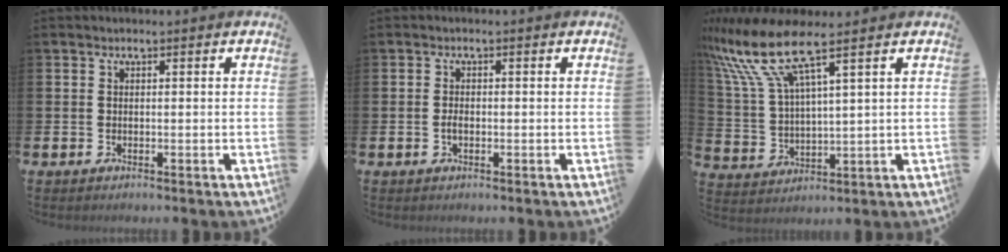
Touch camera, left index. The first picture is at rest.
{"total": 1.3, "force": [-0.4, 0.8, 1.0], "torque": [-0.010, -0.001, -0.011]}
{"total": 9.9, "force": [7.5, 1.7, 6.2], "torque": [-0.161, -0.033, 0.126]}